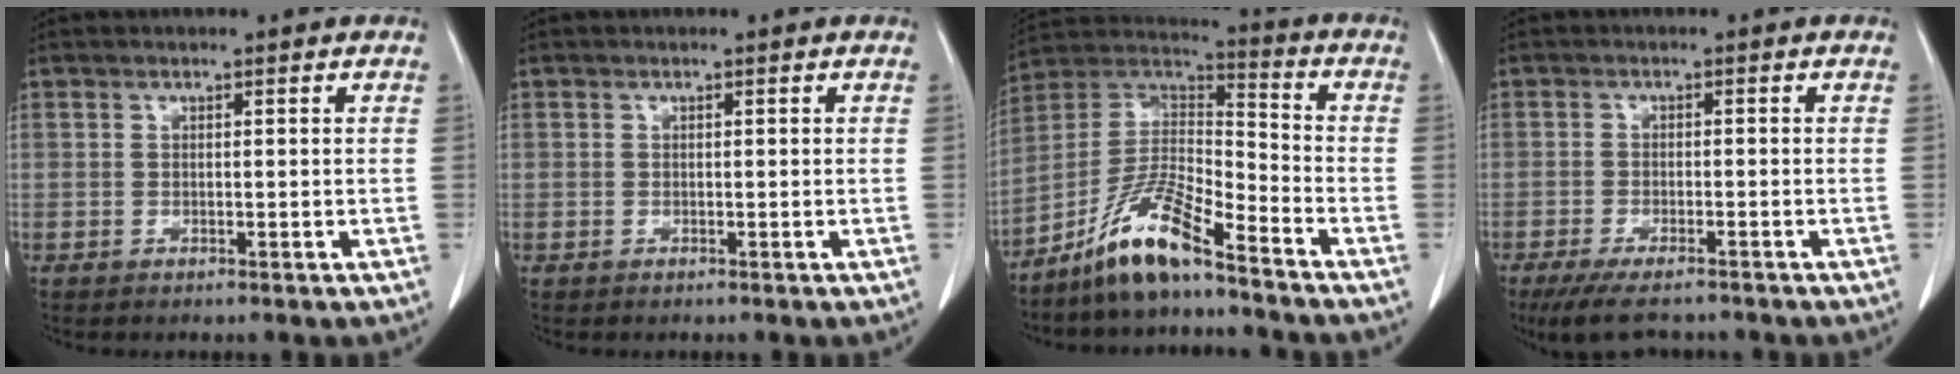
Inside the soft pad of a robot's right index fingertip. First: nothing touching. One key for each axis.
{"total": 0.7, "fx": 0.0, "fy": 0.7, "fz": -0.2, "tx": 0.011, "ty": 0.005, "tz": -0.003}
{"total": 11.8, "fx": -8.8, "fy": 1.5, "fz": 7.7, "tx": -0.155, "ty": 0.008, "tz": -0.169}
{"total": 7.4, "fx": -6.3, "fy": 1.8, "fz": 3.5, "tx": -0.051, "ty": -0.014, "tz": -0.103}